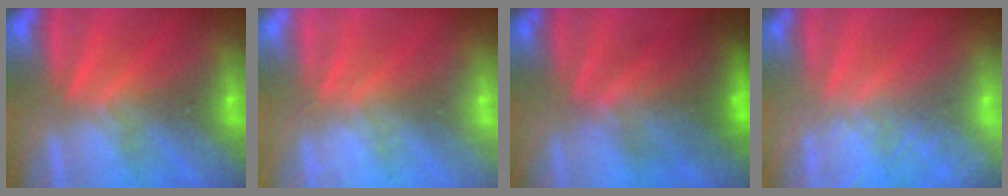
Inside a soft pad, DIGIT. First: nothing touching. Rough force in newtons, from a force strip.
{"total": 2.5}
{"total": 7.8}
{"total": 6.1}